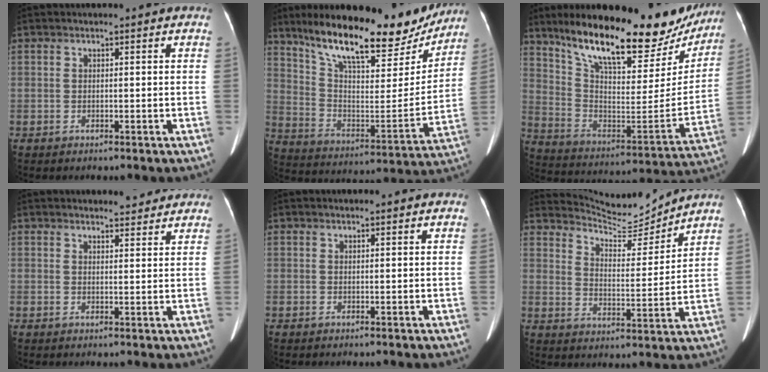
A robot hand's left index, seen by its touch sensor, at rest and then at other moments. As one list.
[{"total": 24.9, "force": [19.9, 6.5, 13.6], "torque": [-0.219, -0.013, 0.305]}, {"total": 28.2, "force": [22.0, 8.5, 15.4], "torque": [-0.243, -0.015, 0.323]}, {"total": 3.7, "force": [3.5, 0.7, 0.8], "torque": [-0.013, 0.000, 0.040]}, {"total": 1.1, "force": [1.0, 0.0, 0.4], "torque": [-0.011, 0.014, 0.016]}, {"total": 9.8, "force": [9.8, -0.1, 0.4], "torque": [-0.018, -0.010, 0.160]}]